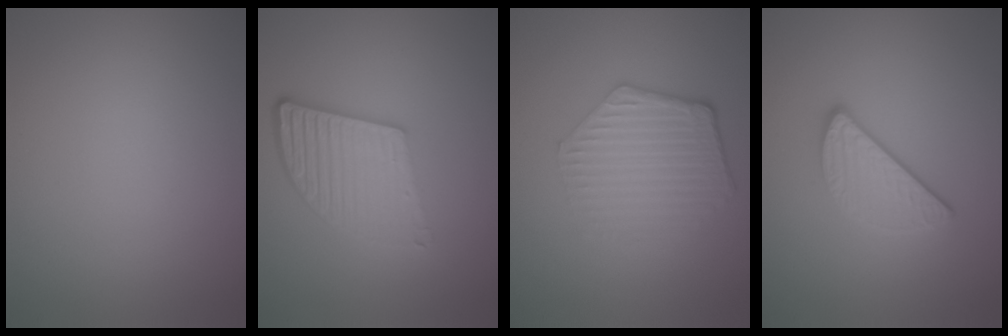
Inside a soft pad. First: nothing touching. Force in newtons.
{"total": 5.5, "press": 3.9, "slide": 3.9}
{"total": 3.6, "press": 3.0, "slide": 2.0}
{"total": 2.9, "press": 2.4, "slide": 1.7}